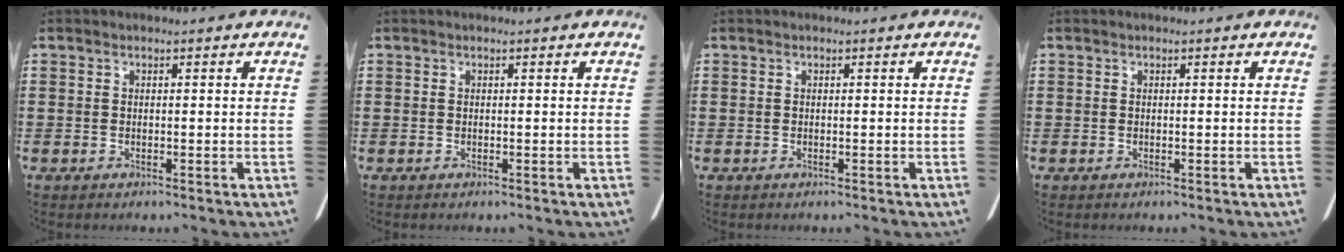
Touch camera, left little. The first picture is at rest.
{"total": 0.0}
{"total": 0.0}
{"total": 0.0}